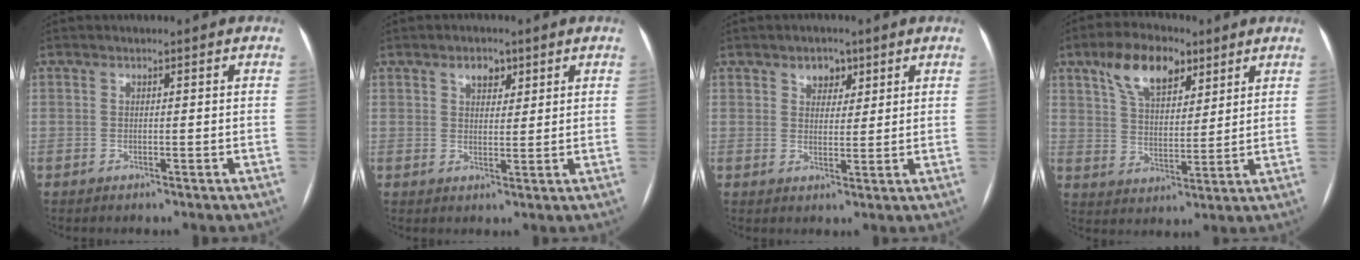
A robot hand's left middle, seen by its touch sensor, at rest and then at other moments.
{"total": 3.2, "force": [1.9, 2.0, 1.7], "torque": [-0.024, 0.005, 0.031]}
{"total": 3.5, "force": [2.1, 2.4, 1.5], "torque": [-0.017, 0.003, 0.032]}
{"total": 10.7, "force": [6.4, 5.0, 6.9], "torque": [-0.131, 0.023, 0.118]}